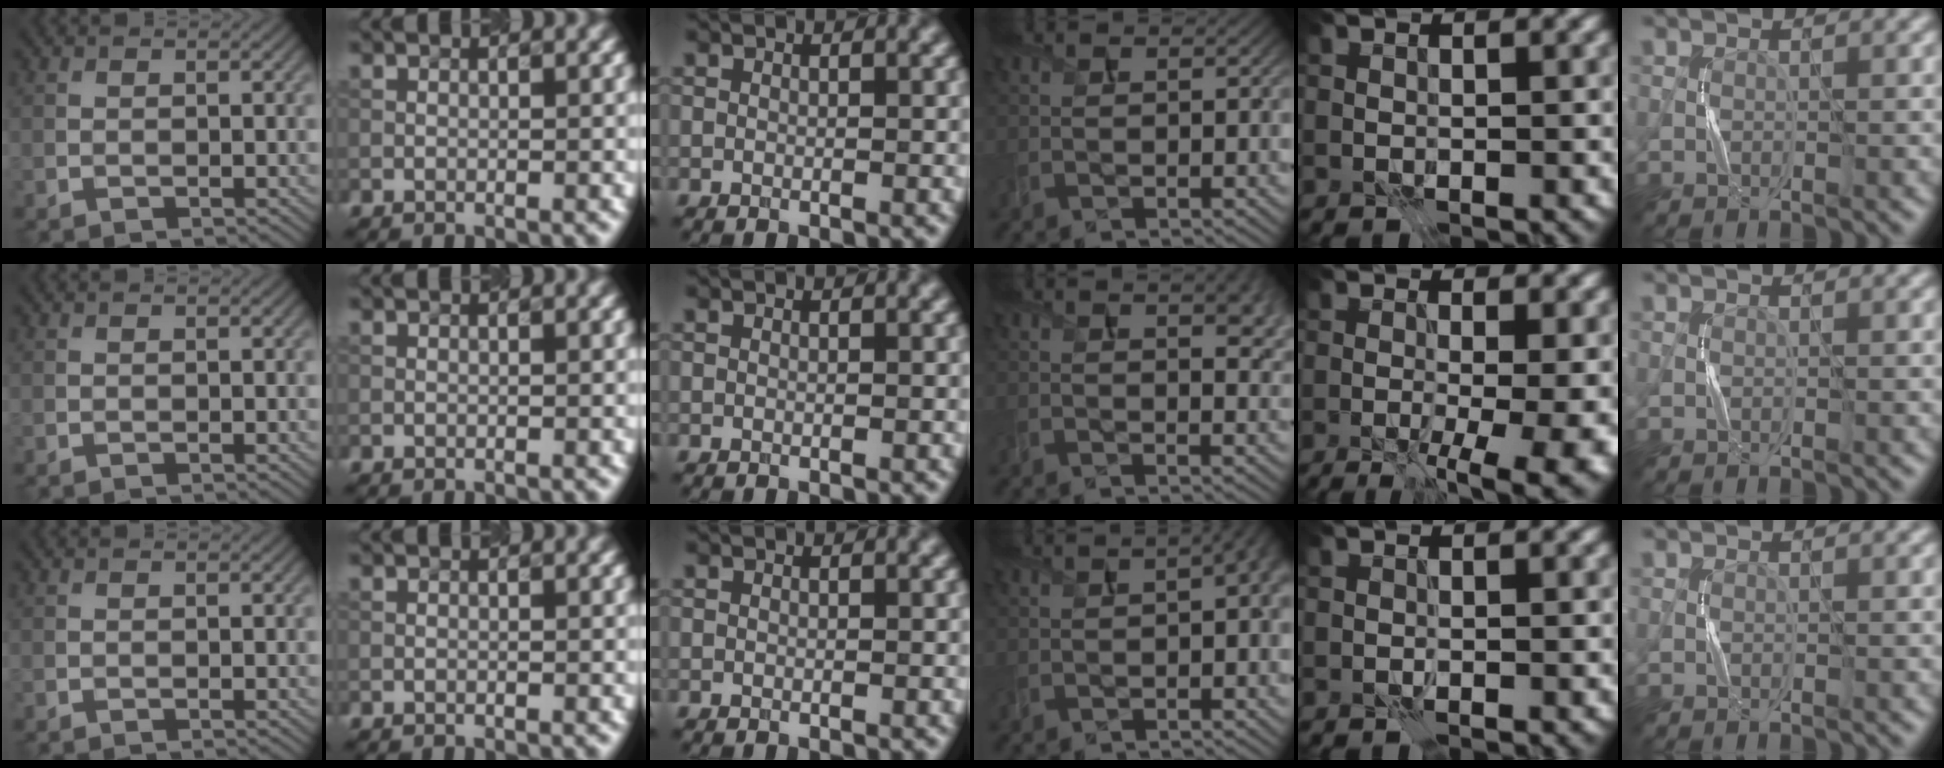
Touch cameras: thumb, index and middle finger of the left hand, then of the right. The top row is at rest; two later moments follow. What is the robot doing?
{"motion": "press", "object": "syringe"}